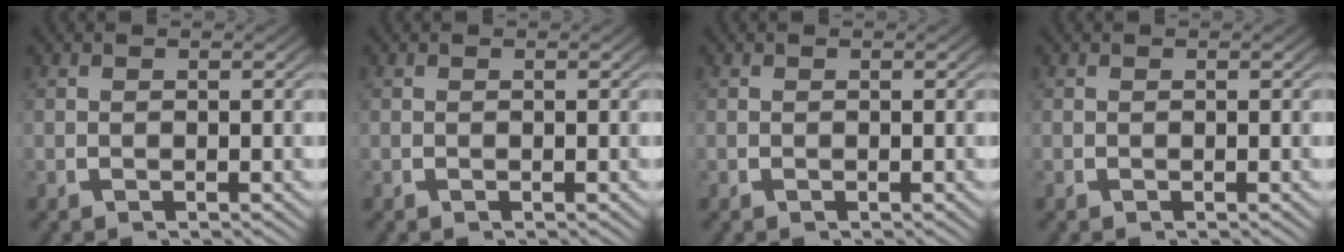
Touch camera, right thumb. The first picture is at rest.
{"total": 0.0}
{"total": 0.0}
{"total": 0.0}